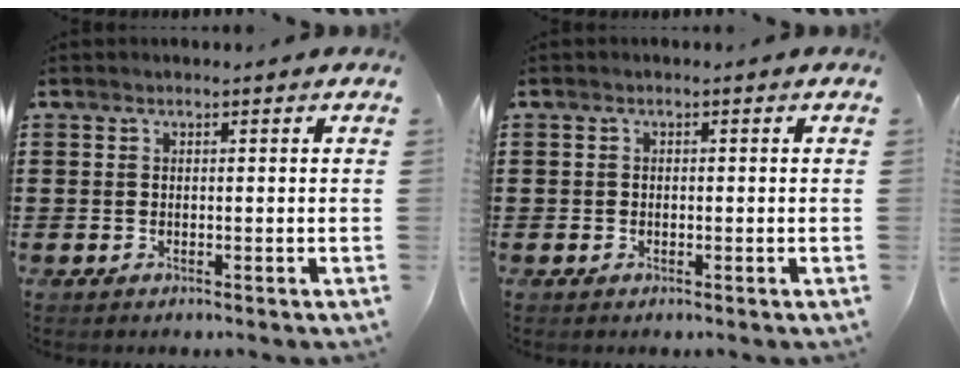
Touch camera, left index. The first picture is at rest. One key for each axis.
{"total": 0.7, "fx": -0.3, "fy": 0.6, "fz": 0.3, "tx": -0.008, "ty": 0.001, "tz": -0.005}